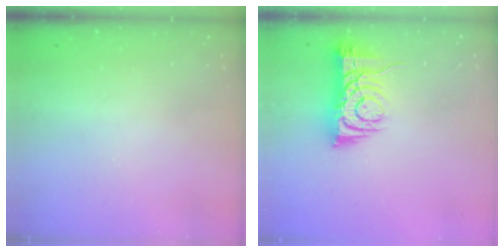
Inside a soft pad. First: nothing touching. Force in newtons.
{"total": 8.0, "press": 7.9, "slide": 1.3}